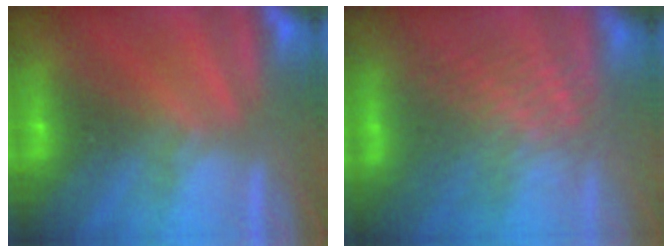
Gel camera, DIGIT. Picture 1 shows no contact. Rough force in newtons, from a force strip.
{"total": 3.9}